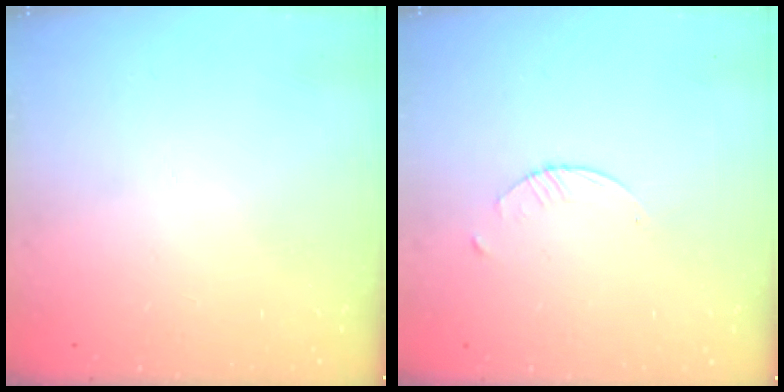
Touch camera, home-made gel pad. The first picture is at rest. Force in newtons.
{"total": 1.5, "press": 1.5, "slide": 0.2}